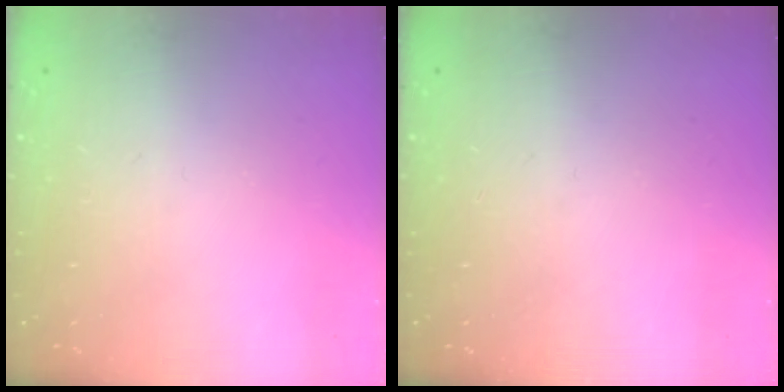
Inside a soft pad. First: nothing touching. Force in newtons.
{"total": 0.0}